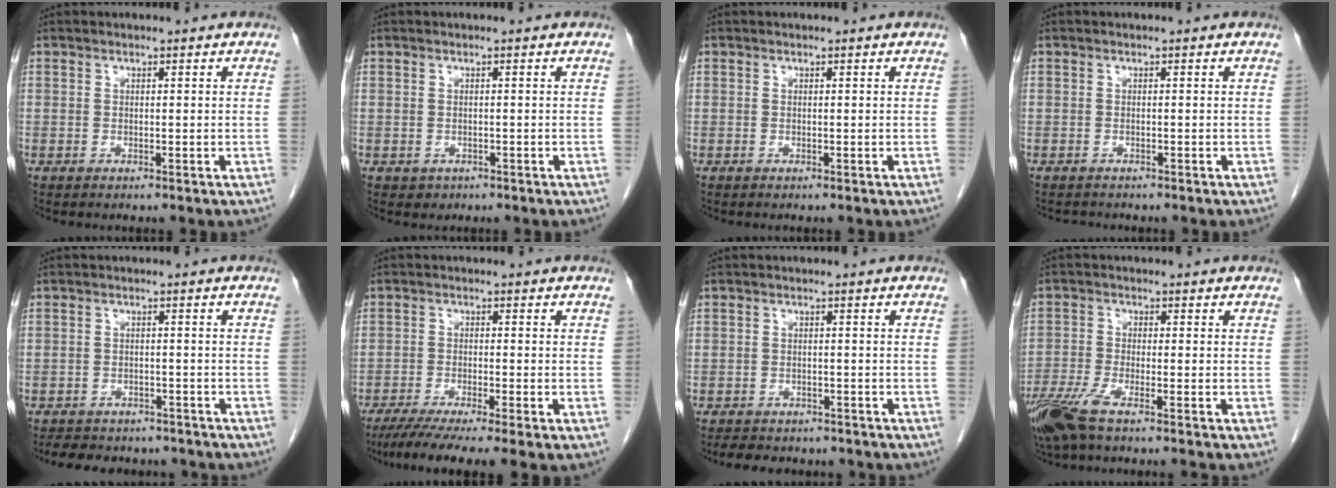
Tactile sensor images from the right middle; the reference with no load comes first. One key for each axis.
{"total": 1.1, "fx": -0.5, "fy": 0.9, "fz": 0.1, "tx": -0.007, "ty": 0.003, "tz": 0.000}
{"total": 0.0}
{"total": 1.1, "fx": -1.0, "fy": 0.2, "fz": 0.0, "tx": -0.005, "ty": -0.004, "tz": -0.016}
{"total": 9.9, "fx": -8.6, "fy": 4.0, "fz": 2.7, "tx": -0.046, "ty": 0.004, "tz": -0.106}
{"total": 8.5, "fx": -6.5, "fy": -0.3, "fz": 5.5, "tx": -0.085, "ty": -0.021, "tz": -0.103}
{"total": 7.2, "fx": -6.2, "fy": 3.0, "fz": 2.3, "tx": -0.038, "ty": 0.002, "tz": -0.078}
{"total": 7.5, "fx": -5.7, "fy": 0.6, "fz": 4.9, "tx": -0.097, "ty": -0.019, "tz": -0.109}